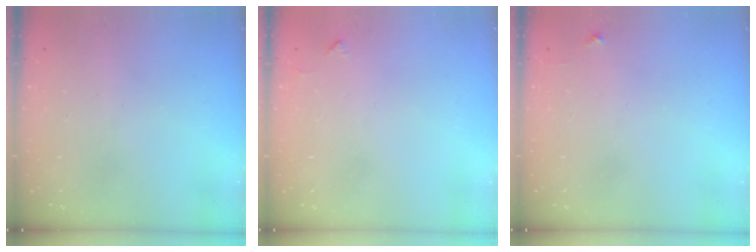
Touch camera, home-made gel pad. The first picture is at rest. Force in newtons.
{"total": 3.5, "press": 3.5, "slide": 0.5}
{"total": 4.7, "press": 4.6, "slide": 0.5}